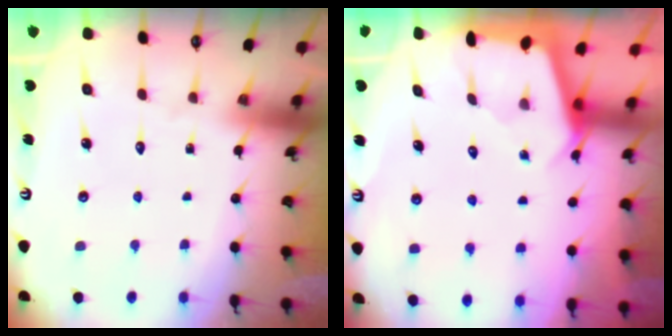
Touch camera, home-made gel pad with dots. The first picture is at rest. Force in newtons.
{"total": 2.6, "press": 2.6, "slide": 0.3}